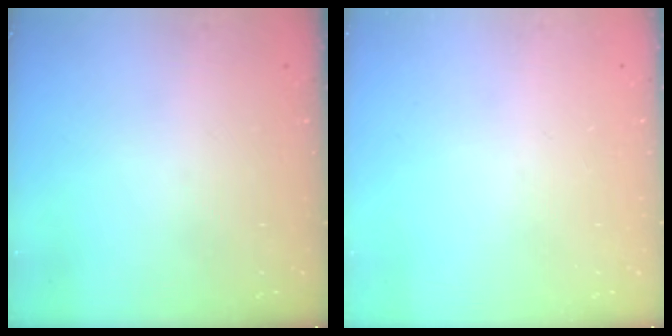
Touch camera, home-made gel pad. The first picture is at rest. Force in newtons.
{"total": 0.0}